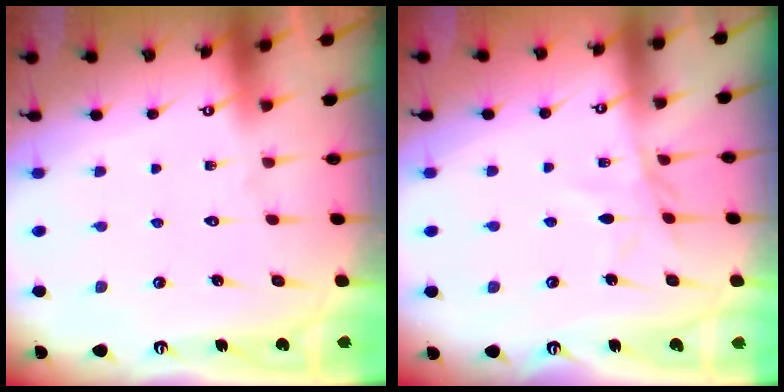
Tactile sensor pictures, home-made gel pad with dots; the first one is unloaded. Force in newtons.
{"total": 5.6, "press": 5.5, "slide": 0.6}